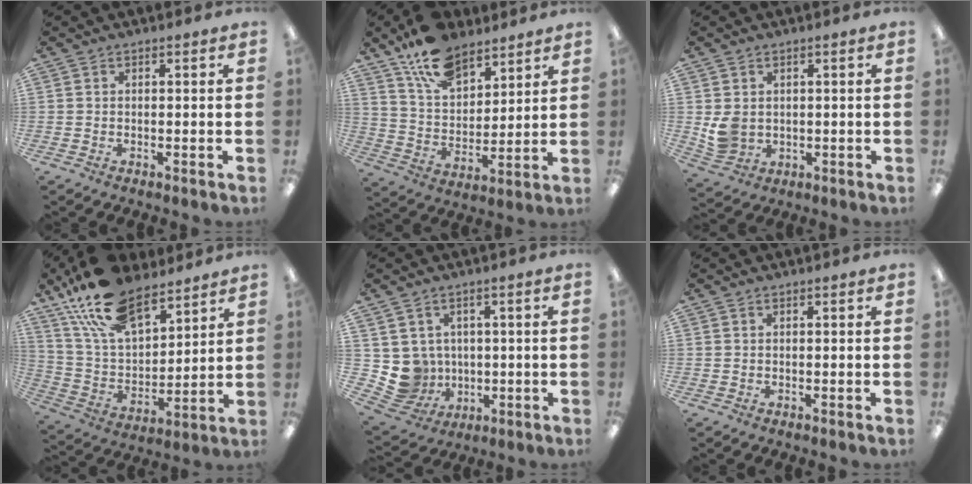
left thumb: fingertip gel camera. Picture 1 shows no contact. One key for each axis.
{"total": 14.7, "fx": 10.9, "fy": 7.4, "fz": 6.5, "tx": -0.127, "ty": -0.051, "tz": 0.205}
{"total": 5.2, "fx": 1.0, "fy": 4.5, "fz": 2.5, "tx": -0.056, "ty": 0.001, "tz": 0.023}
{"total": 20.6, "fx": 14.9, "fy": 9.6, "fz": 10.6, "tx": -0.213, "ty": -0.070, "tz": 0.272}
{"total": 7.4, "fx": 1.2, "fy": 7.2, "fz": 1.1, "tx": -0.061, "ty": -0.013, "tz": 0.035}
{"total": 0.0}